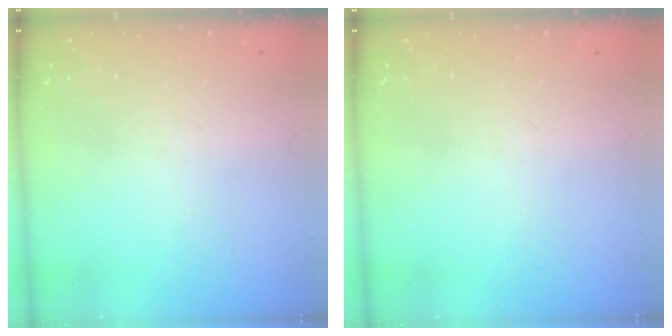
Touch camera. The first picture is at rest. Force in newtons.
{"total": 0.0}